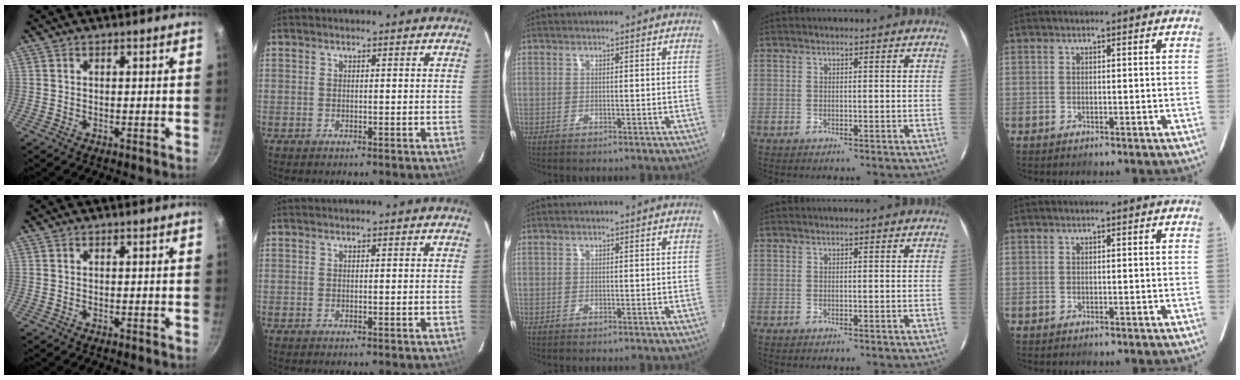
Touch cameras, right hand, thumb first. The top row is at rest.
{}